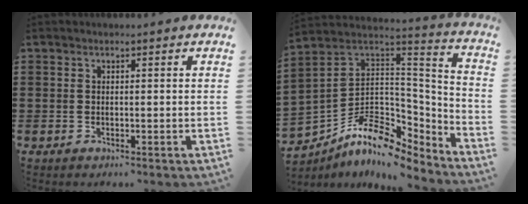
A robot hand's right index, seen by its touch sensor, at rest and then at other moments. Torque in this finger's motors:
{"motor_torque": [1.11, 1.02, 0.35, 0.01]}